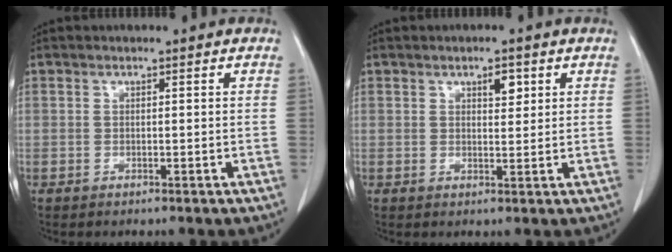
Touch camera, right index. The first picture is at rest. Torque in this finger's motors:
{"motor_torque": [0.09, 0.08, 0.00, 0.02]}